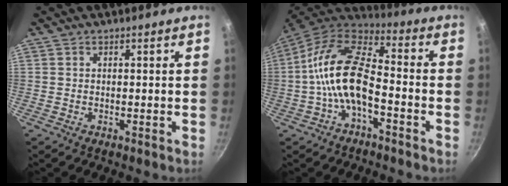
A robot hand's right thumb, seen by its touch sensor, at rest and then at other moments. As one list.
[{"total": 14.2, "force": [-3.6, 7.2, 11.8], "torque": [-0.214, 0.049, -0.082]}]